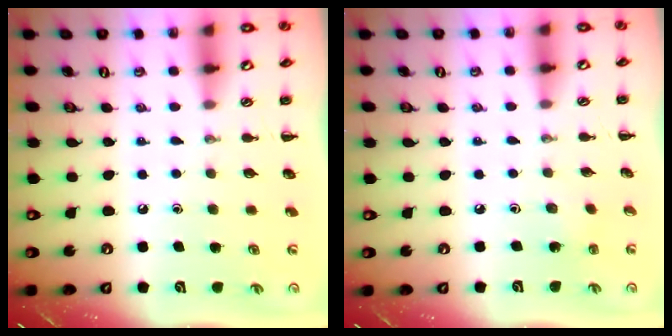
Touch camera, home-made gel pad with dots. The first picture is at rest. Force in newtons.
{"total": 1.1, "press": 1.0, "slide": 0.5}